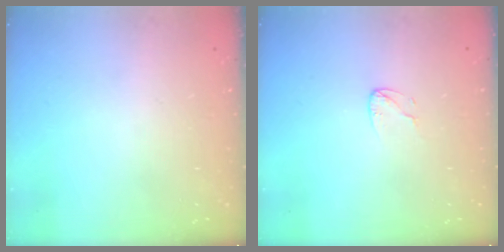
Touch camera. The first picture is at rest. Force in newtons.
{"total": 4.0, "press": 3.9, "slide": 0.3}